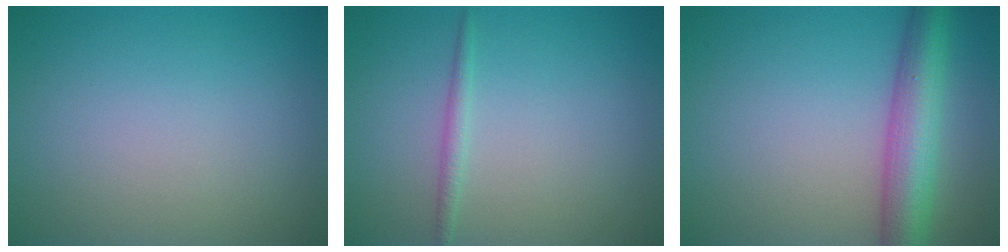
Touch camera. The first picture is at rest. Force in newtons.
{"total": 1.1, "press": 1.1, "slide": 0.1}
{"total": 6.2, "press": 6.2, "slide": 0.1}